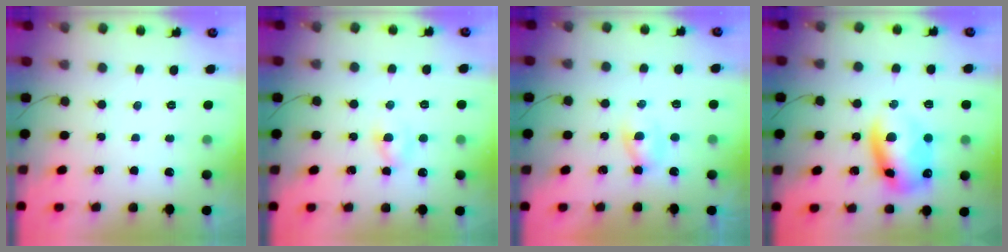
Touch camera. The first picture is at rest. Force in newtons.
{"total": 2.3, "press": 2.1, "slide": 1.0}
{"total": 1.9, "press": 1.6, "slide": 1.0}
{"total": 11.1, "press": 10.8, "slide": 2.3}